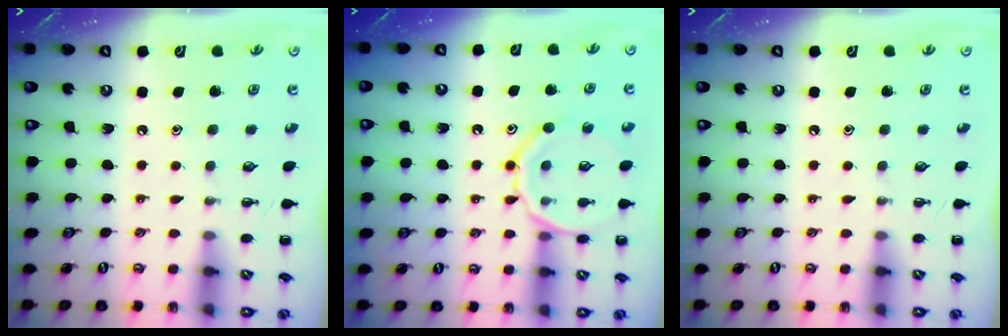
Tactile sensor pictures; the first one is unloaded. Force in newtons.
{"total": 14.0, "press": 14.0, "slide": 1.6}
{"total": 0.0}